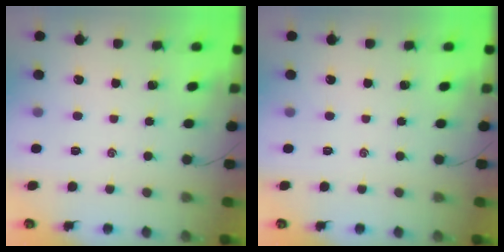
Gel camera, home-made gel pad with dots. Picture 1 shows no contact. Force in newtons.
{"total": 0.0}